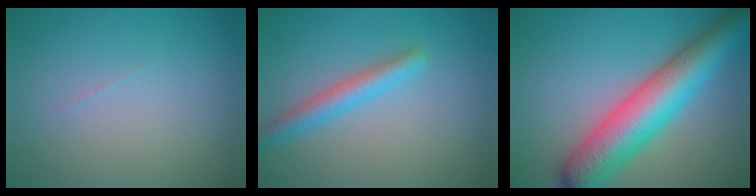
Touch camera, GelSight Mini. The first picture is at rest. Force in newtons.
{"total": 2.8, "press": 2.8, "slide": 0.2}
{"total": 9.3, "press": 9.3, "slide": 0.3}